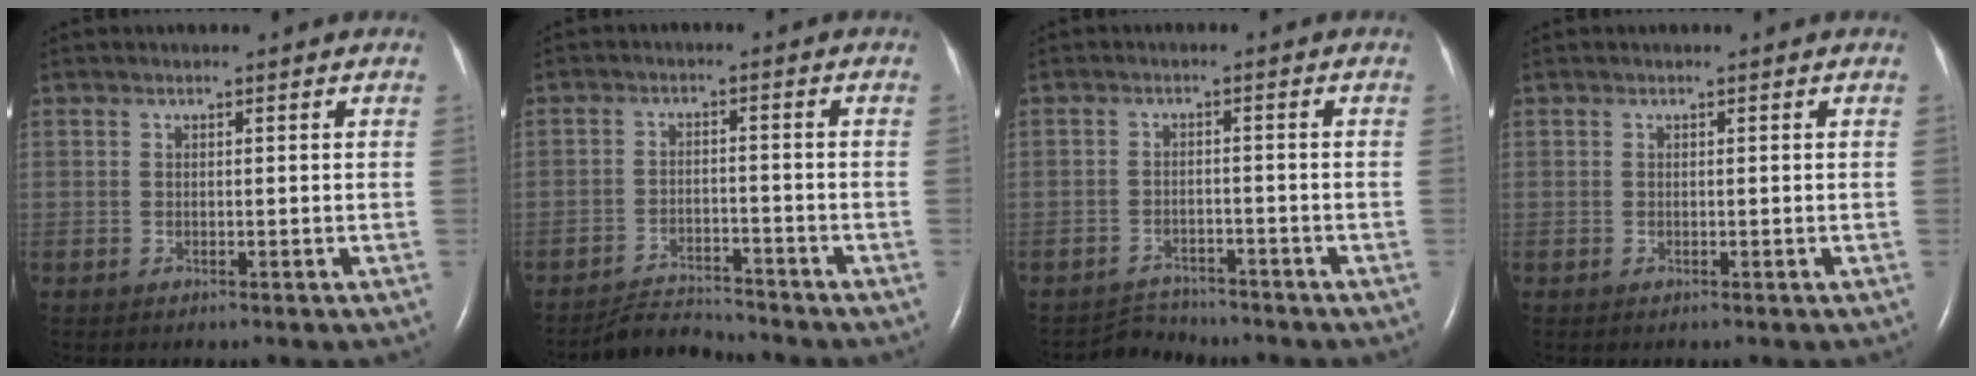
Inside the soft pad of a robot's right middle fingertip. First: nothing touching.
{"total": 4.5, "force": [-4.5, -0.1, -0.6], "torque": [0.001, -0.010, -0.075]}
{"total": 3.8, "force": [-3.6, 0.6, -1.1], "torque": [0.012, -0.006, -0.057]}
{"total": 0.0}